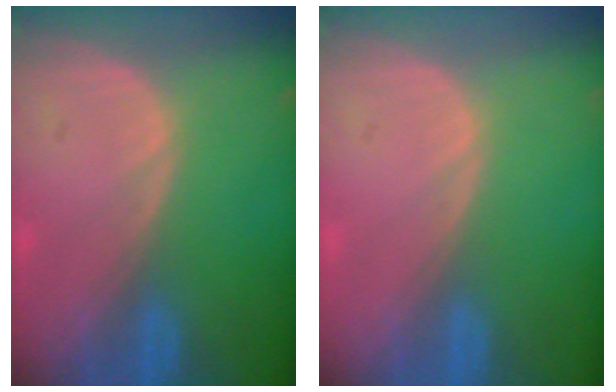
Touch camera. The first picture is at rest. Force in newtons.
{"total": 0.0}